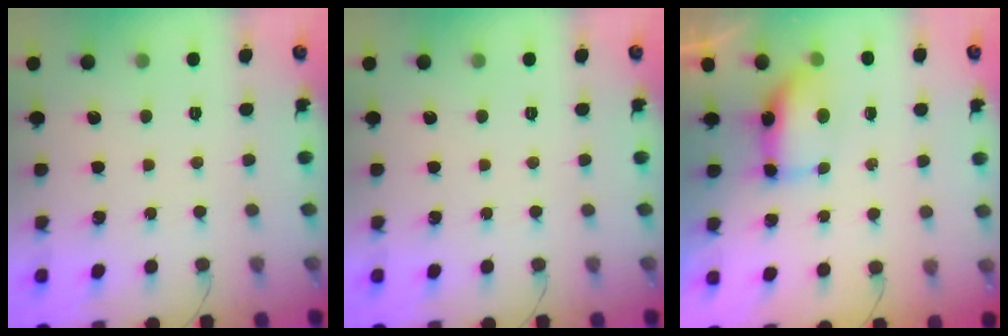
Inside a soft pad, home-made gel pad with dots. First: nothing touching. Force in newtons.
{"total": 0.0}
{"total": 6.7, "press": 6.6, "slide": 0.5}